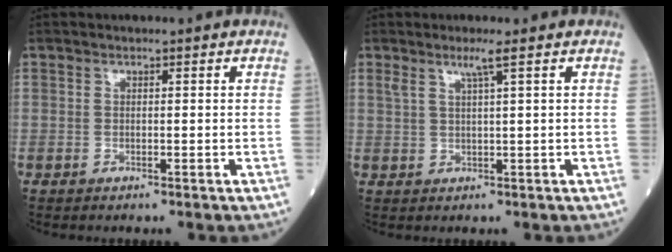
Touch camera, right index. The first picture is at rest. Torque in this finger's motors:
{"motor_torque": [0.25, 0.32, -0.03, 0.04]}